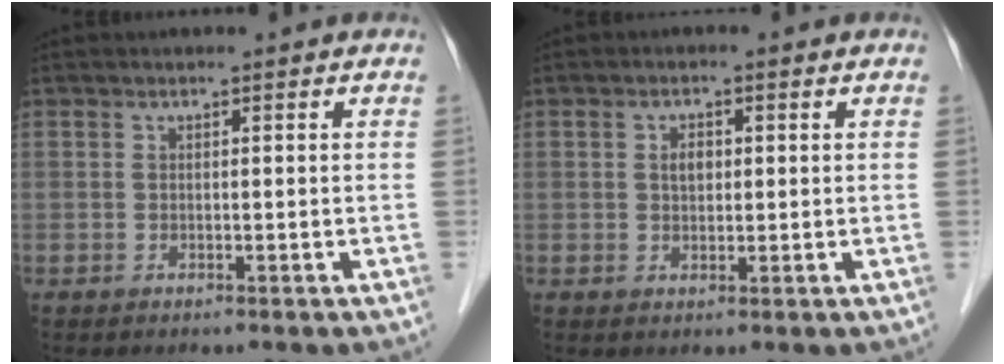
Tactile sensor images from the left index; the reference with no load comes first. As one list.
[{"total": 2.2, "force": [0.3, 1.4, 1.6], "torque": [-0.032, 0.003, 0.007]}]